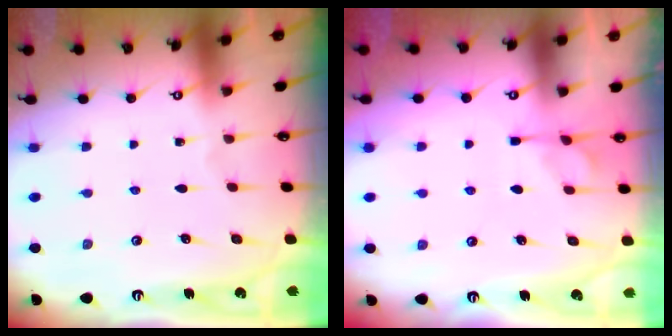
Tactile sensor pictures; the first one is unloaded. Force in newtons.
{"total": 6.4, "press": 6.3, "slide": 1.4}